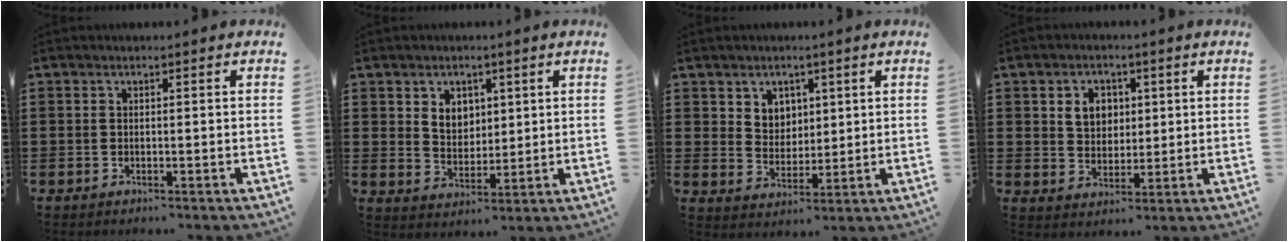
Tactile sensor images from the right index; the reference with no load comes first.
{"total": 4.2, "force": [2.0, 3.4, 1.3], "torque": [-0.033, 0.010, 0.035]}
{"total": 4.5, "force": [2.7, 3.6, 0.6], "torque": [-0.022, 0.004, 0.047]}
{"total": 4.8, "force": [1.4, 3.9, 2.3], "torque": [-0.051, 0.011, 0.021]}